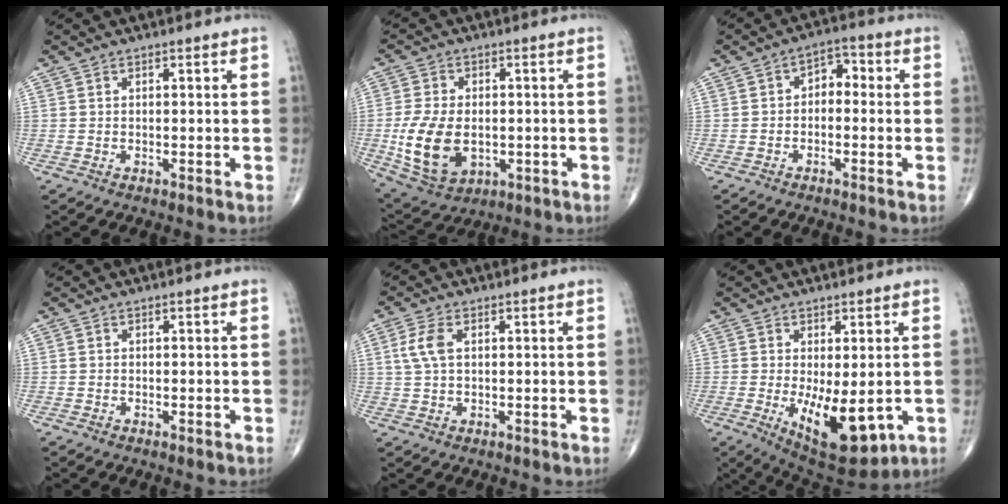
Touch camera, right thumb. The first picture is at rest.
{"total": 13.2, "force": [-2.0, 8.6, 9.8], "torque": [-0.180, -0.005, -0.020]}
{"total": 4.4, "force": [-0.3, 3.0, 3.3], "torque": [-0.031, 0.025, -0.019]}
{"total": 0.0}
{"total": 4.5, "force": [1.1, 2.4, 3.7], "torque": [-0.093, 0.008, 0.020]}
{"total": 12.2, "force": [-2.5, 5.1, 10.8], "torque": [-0.152, -0.024, -0.018]}